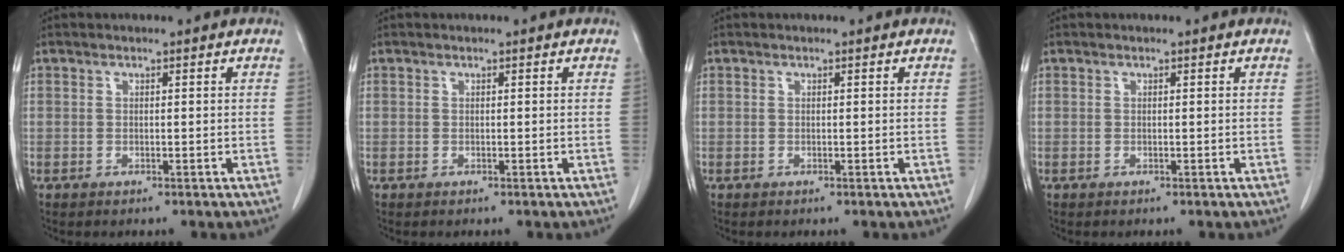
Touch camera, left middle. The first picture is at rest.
{"total": 0.0}
{"total": 0.0}
{"total": 0.0}